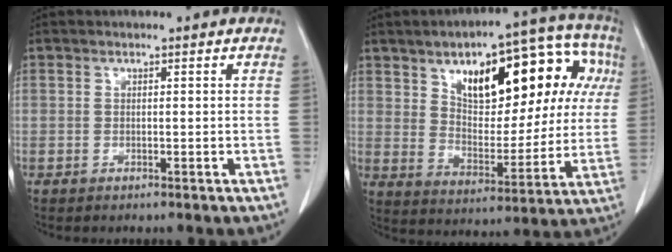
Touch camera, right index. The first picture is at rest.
{"total": 21.1, "force": [8.0, 9.0, 17.4], "torque": [-0.236, 0.043, 0.123]}